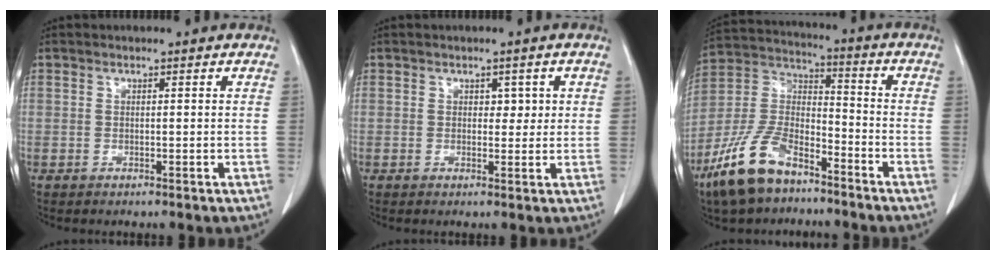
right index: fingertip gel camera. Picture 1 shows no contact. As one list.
[{"total": 2.1, "force": [0.6, 1.4, 1.4], "torque": [-0.011, 0.001, 0.007]}, {"total": 13.9, "force": [-9.6, 5.9, 8.2], "torque": [-0.179, 0.005, -0.188]}]